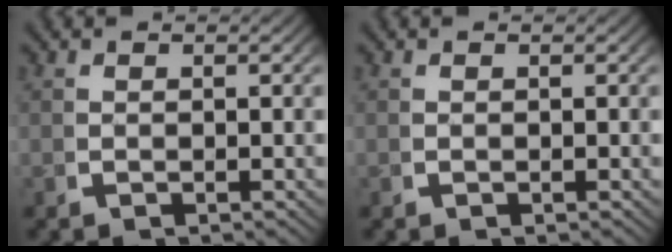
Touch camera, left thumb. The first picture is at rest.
{"total": 0.0}